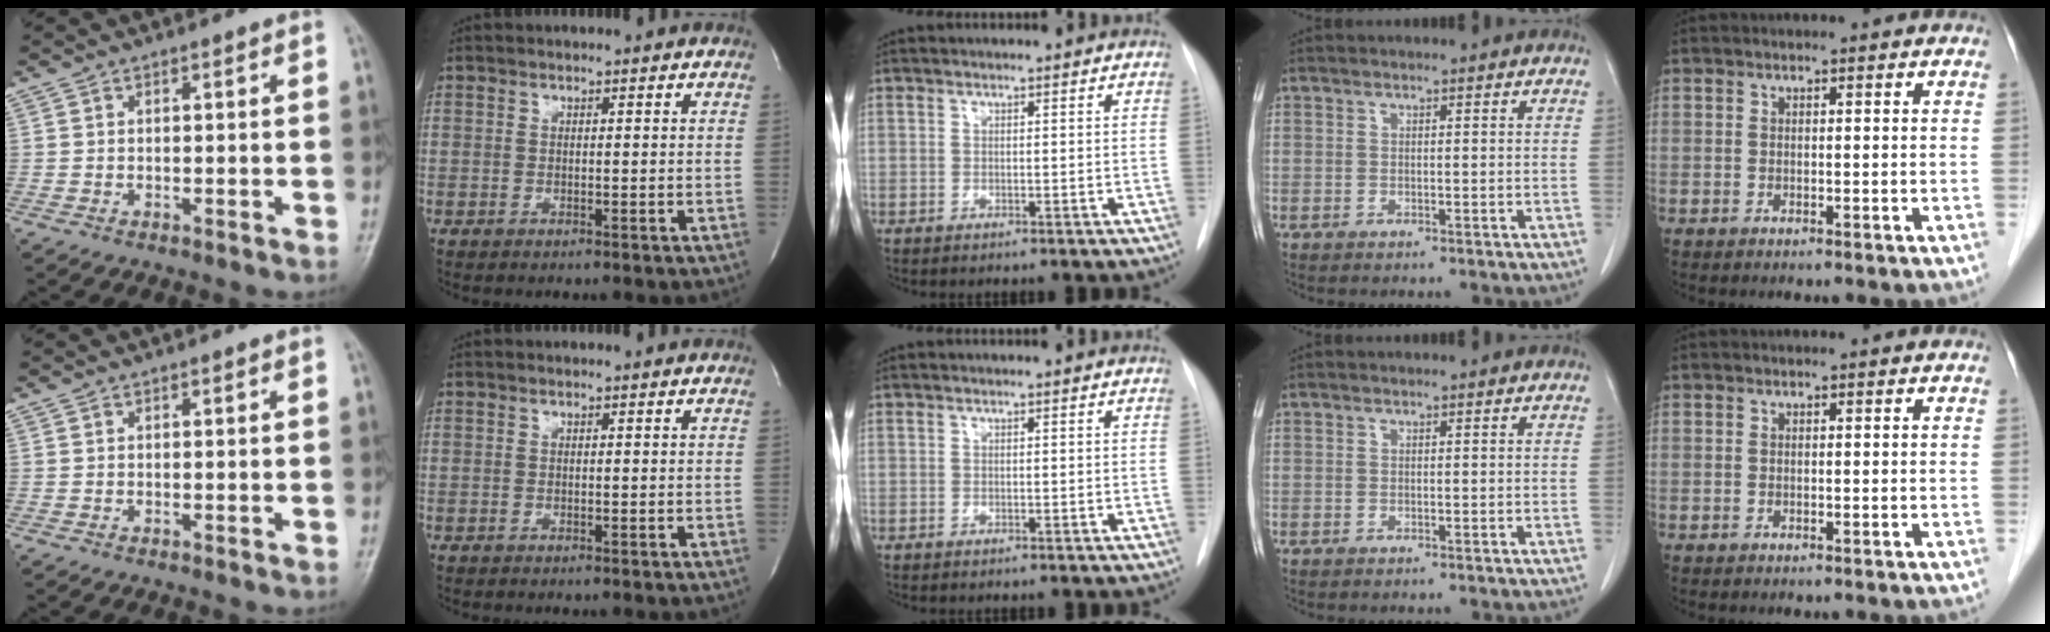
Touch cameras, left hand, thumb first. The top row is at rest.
{}